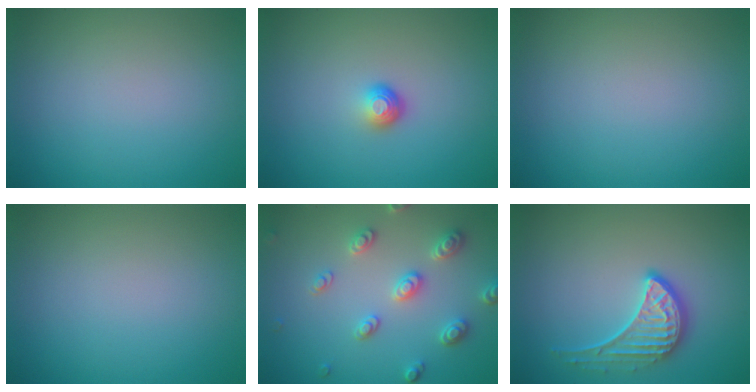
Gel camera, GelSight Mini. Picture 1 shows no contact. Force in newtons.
{"total": 1.7, "press": 1.2, "slide": 1.2}
{"total": 0.0}
{"total": 0.0}
{"total": 3.7, "press": 3.3, "slide": 1.6}
{"total": 3.5, "press": 3.0, "slide": 1.7}